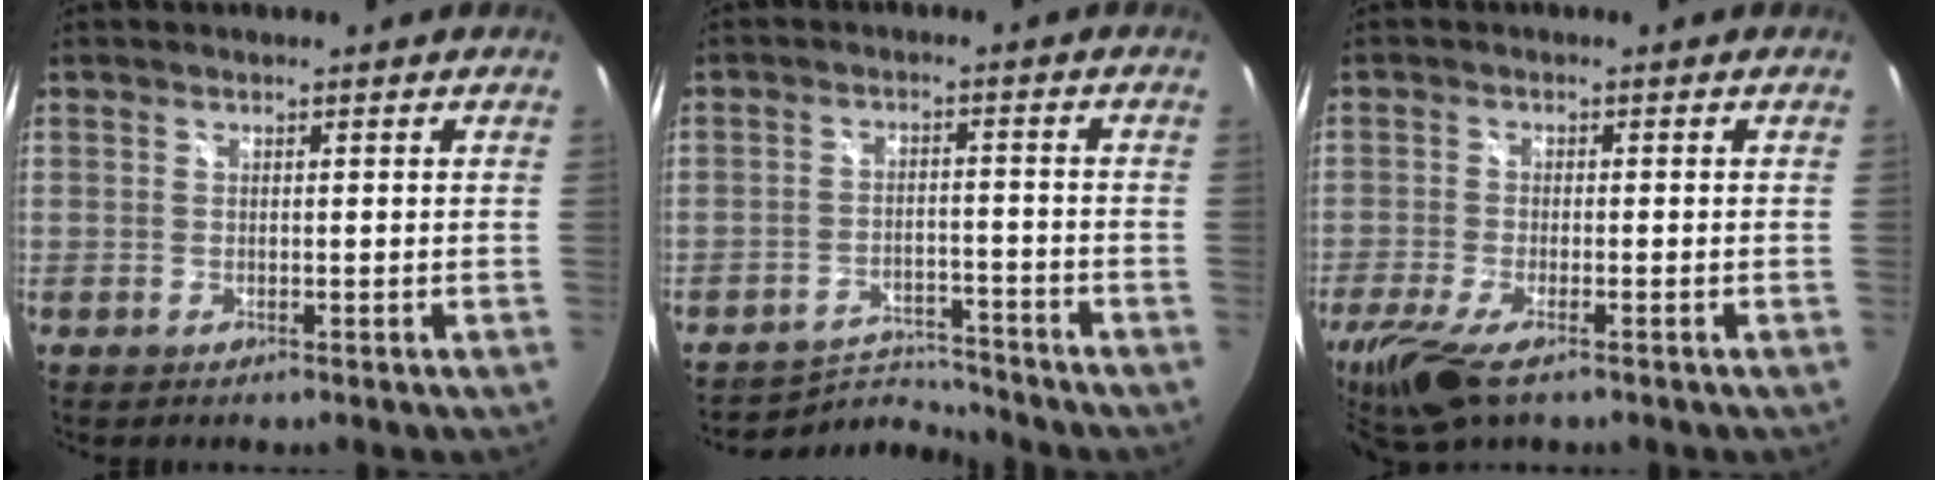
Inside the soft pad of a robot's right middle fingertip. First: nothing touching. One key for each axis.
{"total": 6.8, "fx": -6.8, "fy": 0.4, "fz": -0.7, "tx": -0.011, "ty": 0.009, "tz": -0.115}
{"total": 9.6, "fx": -6.4, "fy": 2.8, "fz": 6.6, "tx": -0.157, "ty": -0.036, "tz": -0.124}